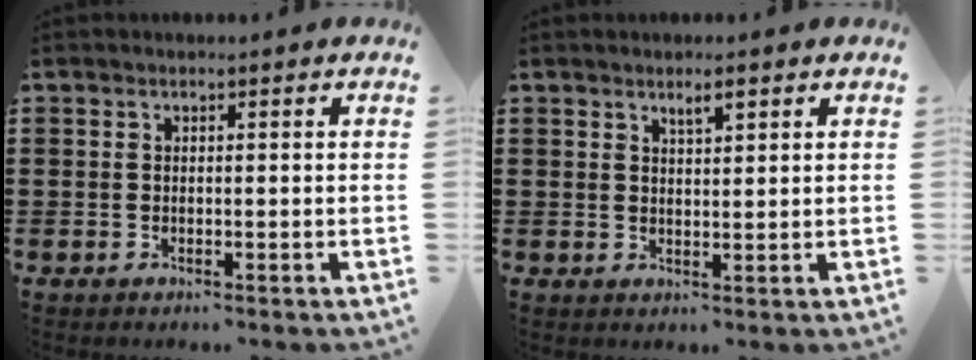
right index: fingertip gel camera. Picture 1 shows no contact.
{"total": 2.2, "force": [1.5, 0.6, 1.5], "torque": [-0.023, 0.000, 0.023]}